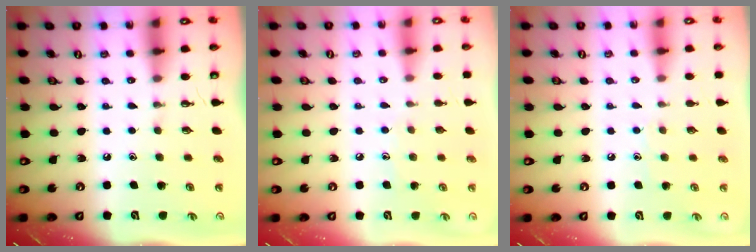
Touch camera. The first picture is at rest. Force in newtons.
{"total": 5.0, "press": 4.9, "slide": 0.5}
{"total": 6.2, "press": 6.1, "slide": 0.7}